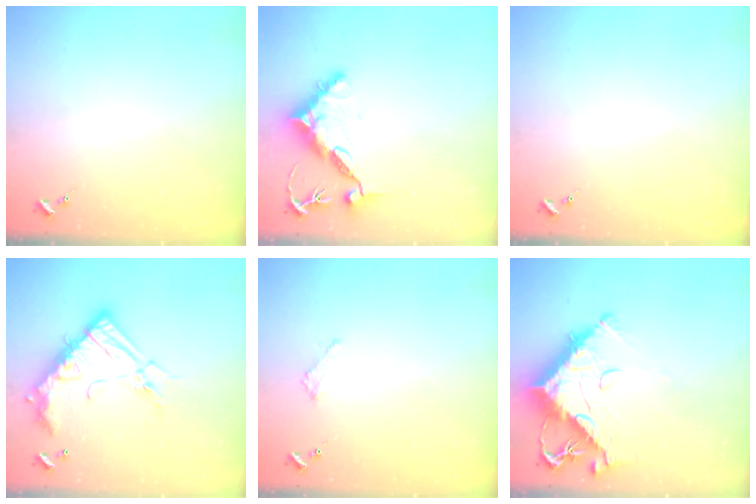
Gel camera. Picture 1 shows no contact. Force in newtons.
{"total": 10.7, "press": 10.6, "slide": 0.9}
{"total": 0.0}
{"total": 20.3, "press": 20.2, "slide": 1.9}
{"total": 2.1, "press": 2.1, "slide": 0.2}
{"total": 17.1, "press": 17.0, "slide": 1.9}